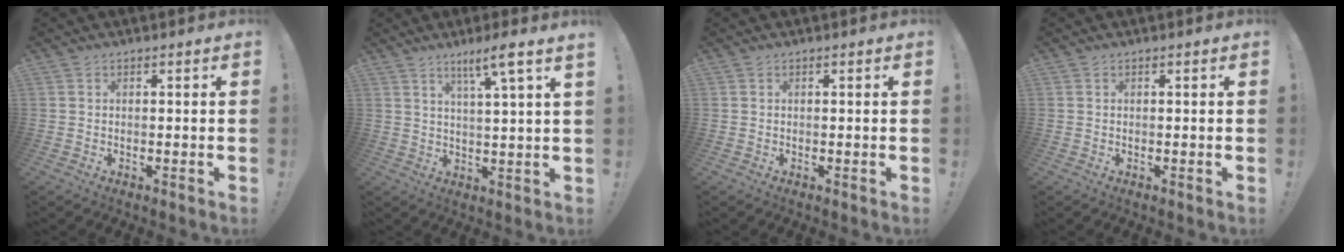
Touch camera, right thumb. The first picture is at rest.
{"total": 6.9, "force": [4.1, -1.2, 5.4], "torque": [-0.082, -0.021, 0.057]}
{"total": 0.0}
{"total": 0.0}